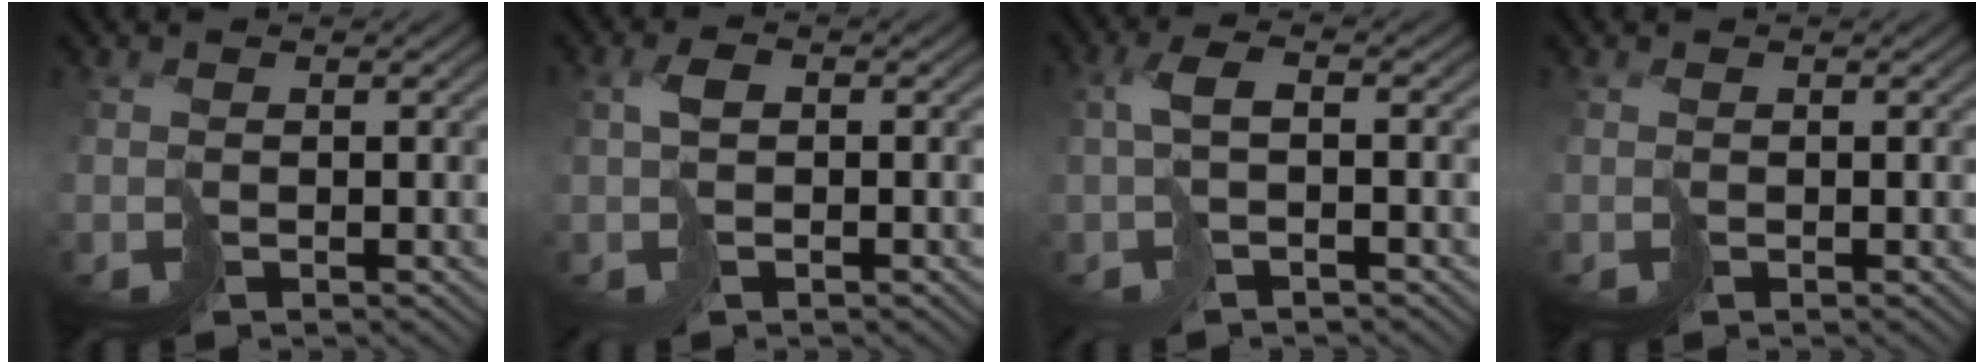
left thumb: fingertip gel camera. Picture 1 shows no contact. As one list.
[{"total": 2.3, "force": [0.0, 1.1, 2.0], "torque": [-0.036, 0.005, -0.003]}, {"total": 3.4, "force": [-0.4, 0.9, 3.2], "torque": [-0.070, 0.010, -0.015]}, {"total": 0.0}]